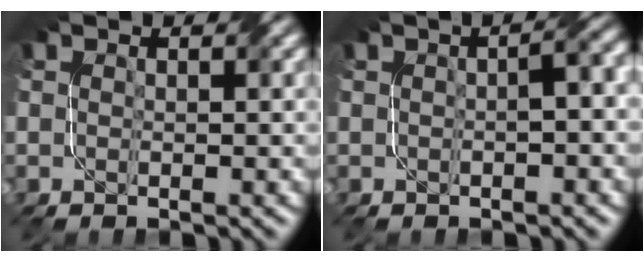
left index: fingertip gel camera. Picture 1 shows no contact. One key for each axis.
{"total": 2.8, "fx": 0.0, "fy": 0.7, "fz": 2.8, "tx": -0.035, "ty": 0.016, "tz": 0.001}